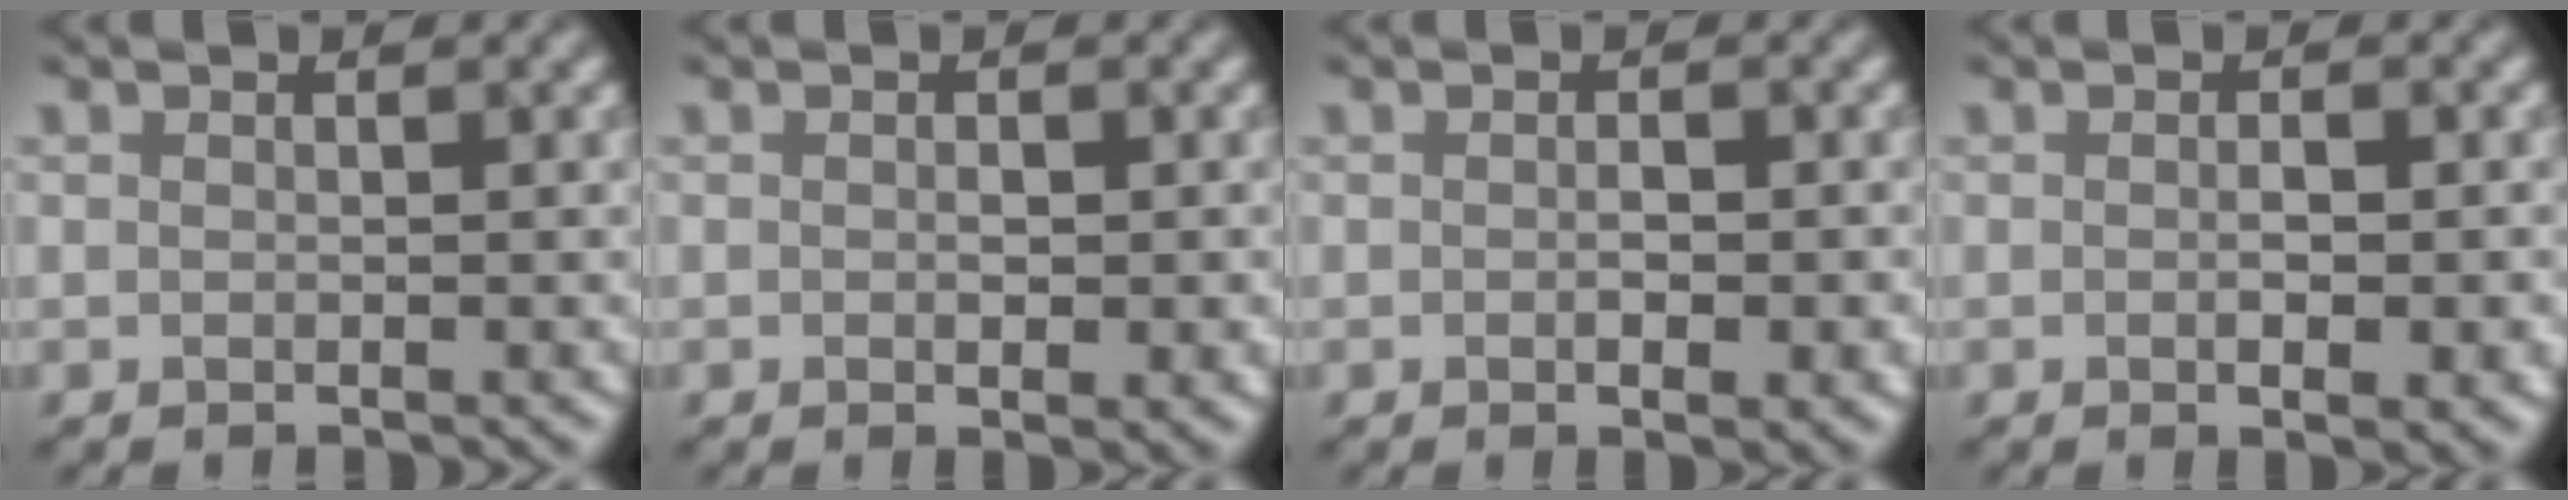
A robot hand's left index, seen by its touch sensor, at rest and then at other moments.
{"total": 1.6, "force": [-0.9, 0.3, 1.2], "torque": [-0.022, 0.003, 0.003]}
{"total": 2.0, "force": [-1.1, 0.3, 1.7], "torque": [-0.028, 0.001, 0.000]}
{"total": 2.4, "force": [-1.0, 0.3, 2.1], "torque": [-0.033, 0.002, 0.001]}